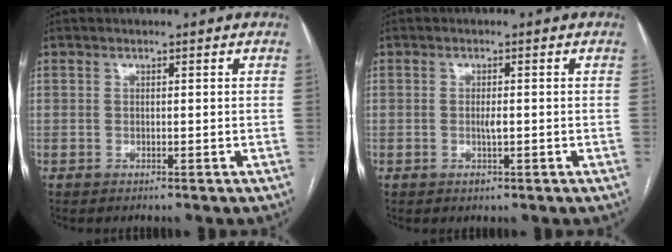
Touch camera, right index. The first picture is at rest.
{"total": 1.6, "force": [-0.4, 0.5, 1.5], "torque": [-0.029, -0.001, -0.005]}